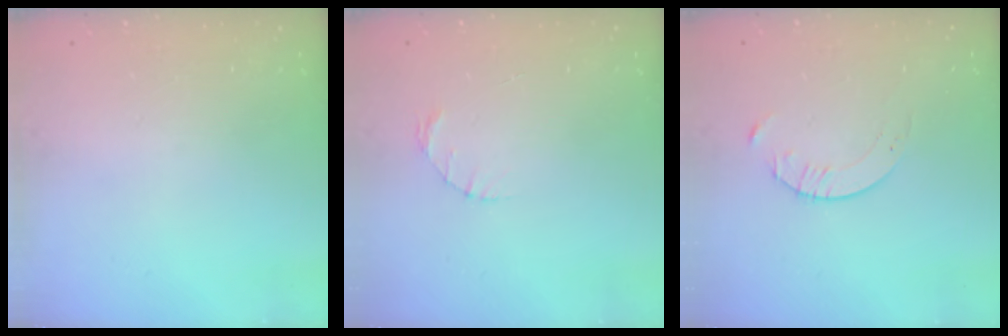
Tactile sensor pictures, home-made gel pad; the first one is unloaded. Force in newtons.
{"total": 1.4, "press": 1.4, "slide": 0.2}
{"total": 4.1, "press": 4.0, "slide": 0.5}